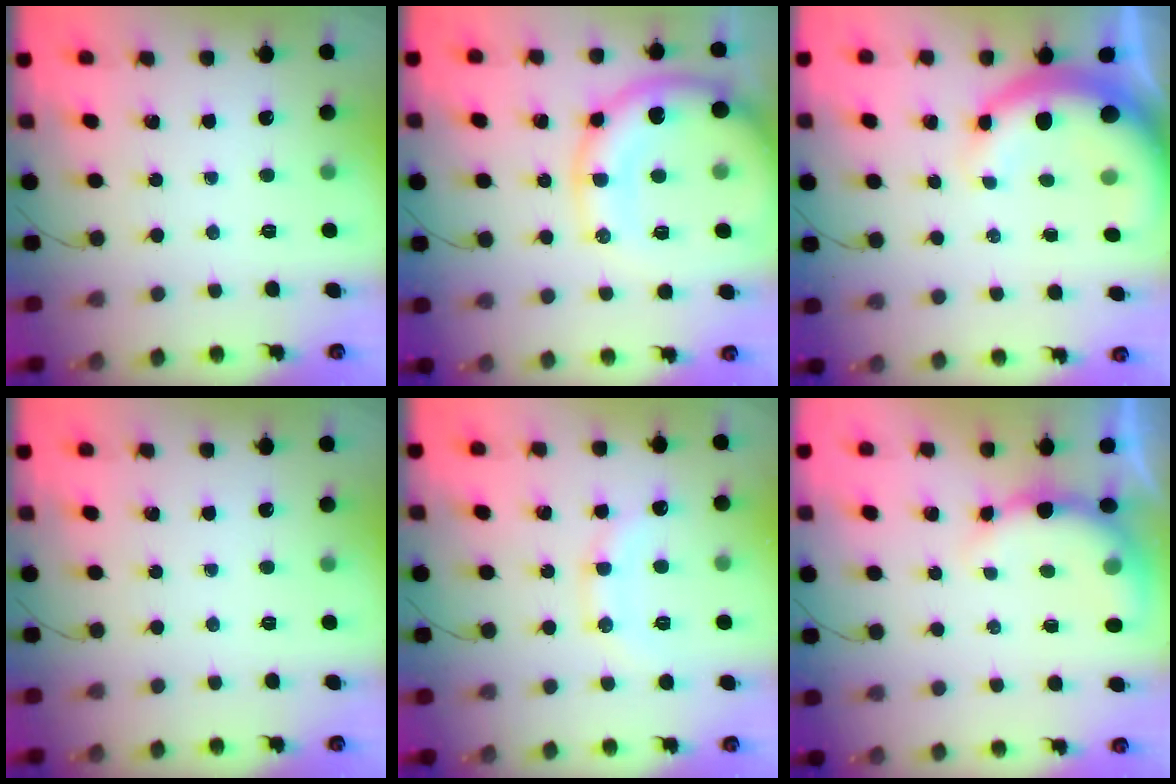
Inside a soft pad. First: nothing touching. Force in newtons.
{"total": 16.8, "press": 16.7, "slide": 1.4}
{"total": 9.5, "press": 9.3, "slide": 2.0}
{"total": 0.0}
{"total": 10.7, "press": 10.7, "slide": 1.2}
{"total": 8.0, "press": 8.0, "slide": 1.1}